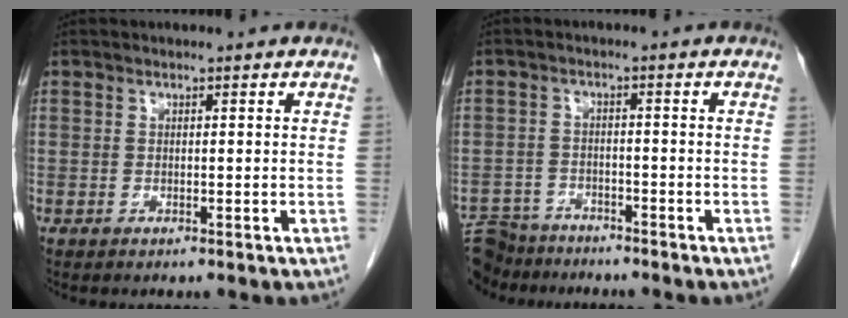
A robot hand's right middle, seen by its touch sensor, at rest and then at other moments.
{"total": 8.4, "force": [-7.6, 3.4, 0.8], "torque": [-0.020, 0.005, -0.126]}